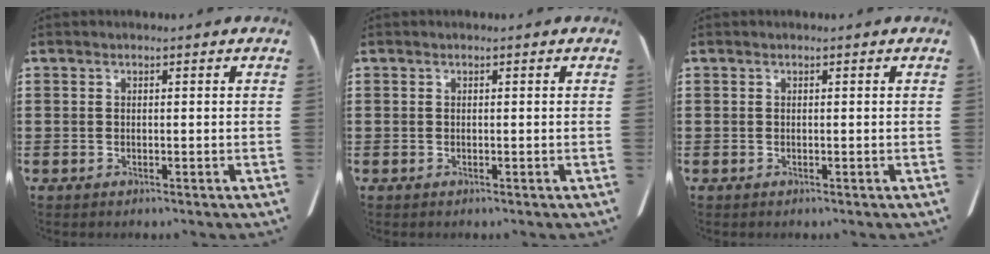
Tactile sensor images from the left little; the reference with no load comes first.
{"total": 0.0}
{"total": 0.0}